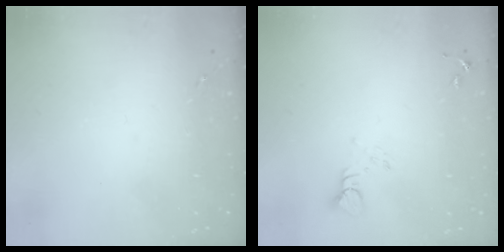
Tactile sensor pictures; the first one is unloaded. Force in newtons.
{"total": 4.0, "press": 4.0, "slide": 0.3}